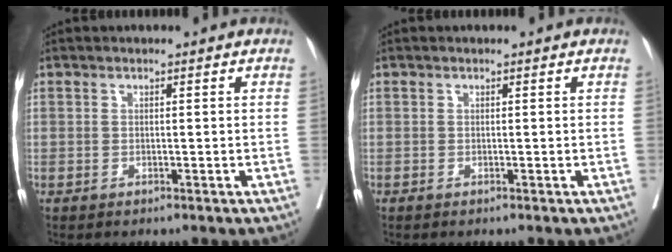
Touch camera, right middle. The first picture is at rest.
{"total": 0.0}